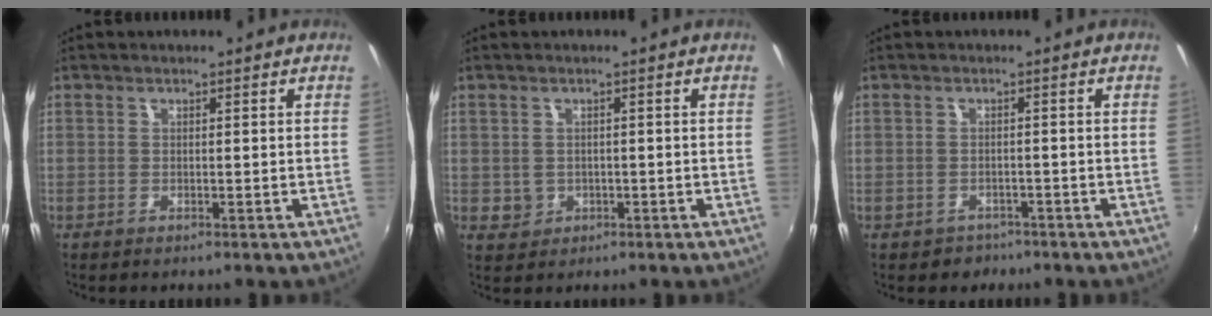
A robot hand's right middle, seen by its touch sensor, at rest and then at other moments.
{"total": 2.8, "force": [-0.2, 2.7, 0.7], "torque": [-0.012, -0.001, 0.002]}
{"total": 2.6, "force": [-1.7, 1.9, 0.0], "torque": [-0.008, 0.001, -0.024]}